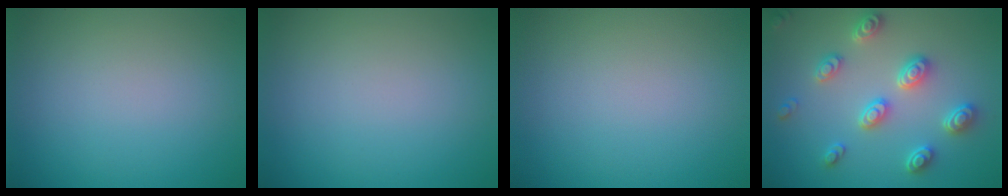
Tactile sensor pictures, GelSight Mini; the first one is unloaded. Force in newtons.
{"total": 0.0}
{"total": 0.0}
{"total": 3.8, "press": 3.7, "slide": 1.0}